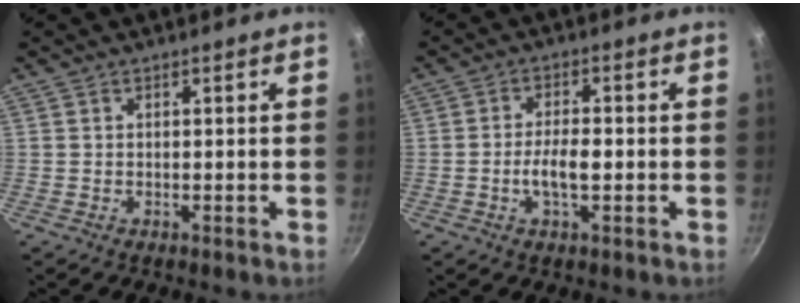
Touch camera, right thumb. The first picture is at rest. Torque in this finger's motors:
{"motor_torque": [-0.04, -0.15, 1.17, -0.20, 0.01]}